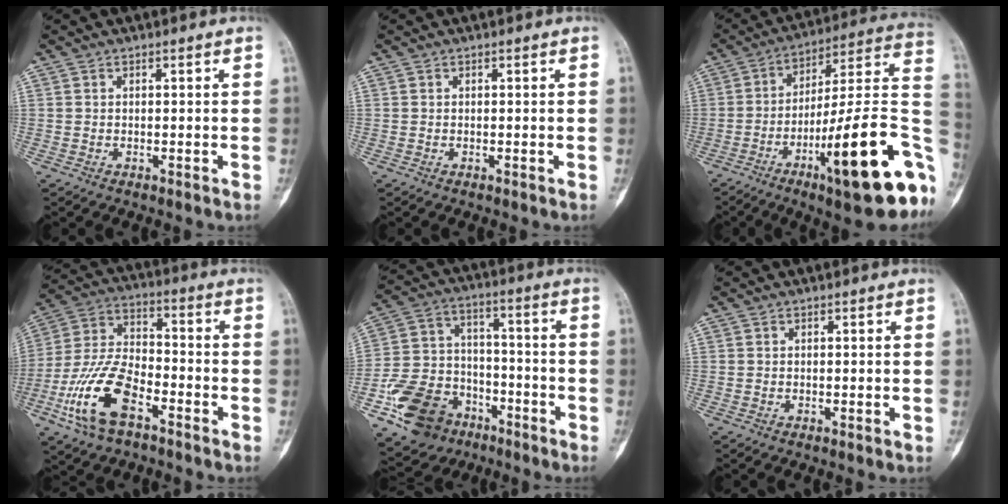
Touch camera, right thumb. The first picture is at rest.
{"total": 0.0}
{"total": 25.8, "force": [-9.5, 5.3, 23.4], "torque": [-0.285, 0.041, -0.139]}
{"total": 15.7, "force": [-7.4, 7.6, 11.5], "torque": [-0.232, 0.040, -0.146]}
{"total": 17.4, "force": [-9.0, 12.8, 7.7], "torque": [-0.124, 0.070, -0.151]}
{"total": 0.0}